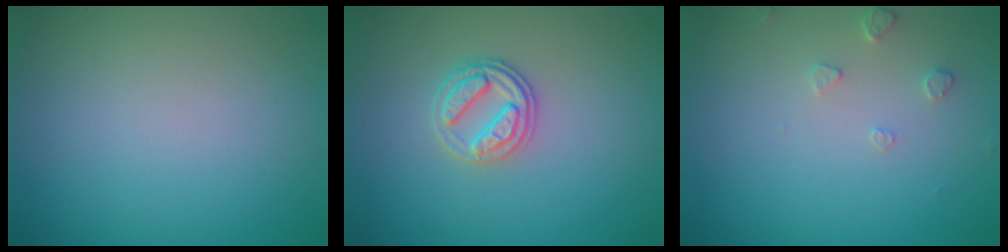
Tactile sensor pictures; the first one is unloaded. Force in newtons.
{"total": 2.7, "press": 2.6, "slide": 0.8}
{"total": 1.2, "press": 1.2, "slide": 0.2}